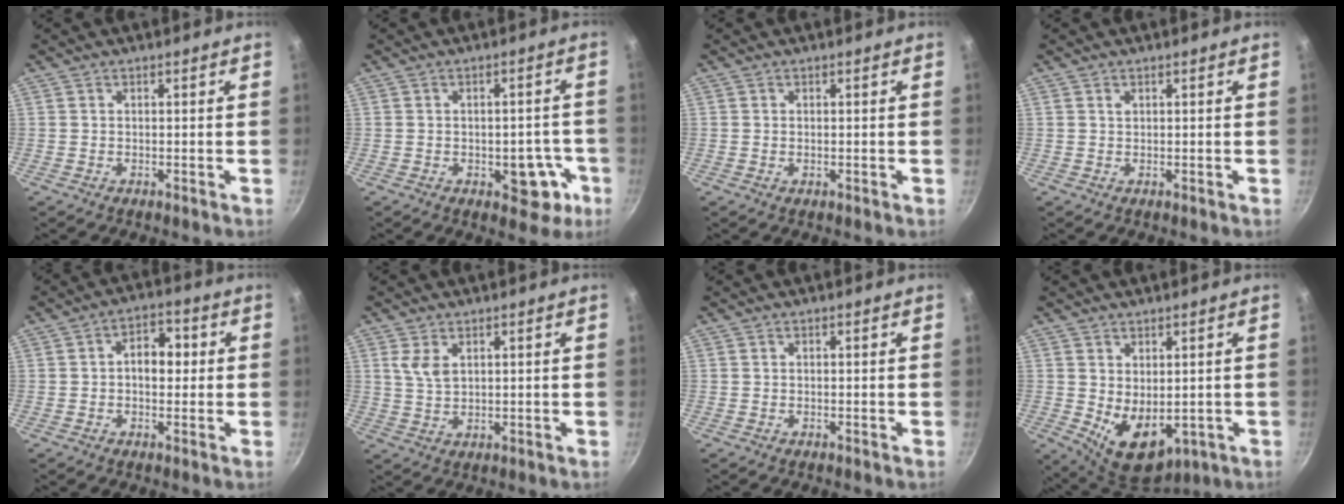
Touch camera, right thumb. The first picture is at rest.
{"total": 7.8, "force": [-3.0, 4.3, 5.7], "torque": [-0.036, 0.023, -0.031]}
{"total": 0.0}
{"total": 0.8, "force": [0.4, 0.5, 0.4], "torque": [-0.004, -0.001, 0.008]}
{"total": 7.7, "force": [0.5, 4.9, 5.9], "torque": [-0.064, 0.019, 0.000]}
{"total": 3.8, "force": [1.6, 2.1, 2.8], "torque": [-0.052, -0.009, 0.040]}
{"total": 0.0}
{"total": 10.3, "force": [-1.4, 6.0, 8.2], "torque": [-0.115, -0.012, 0.007]}